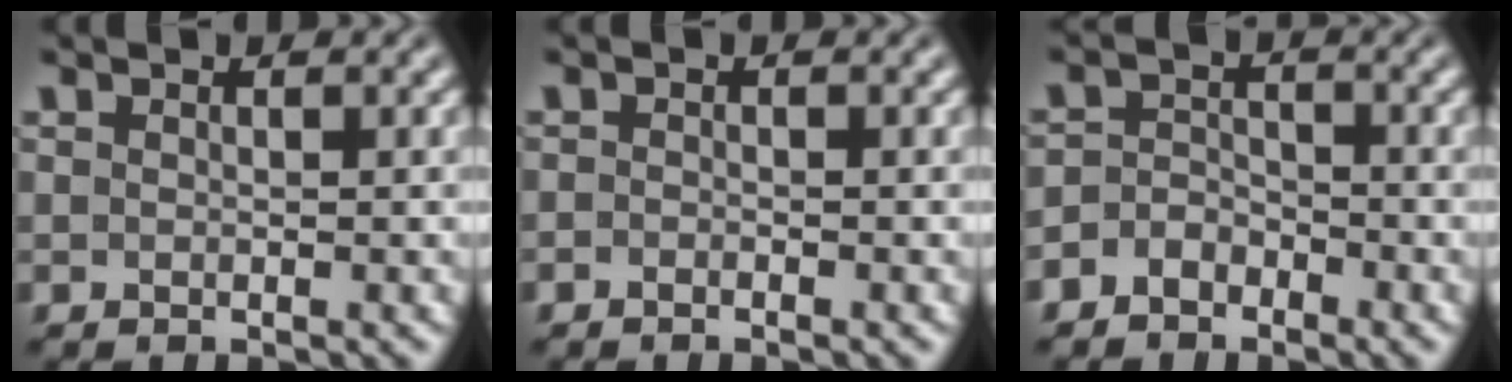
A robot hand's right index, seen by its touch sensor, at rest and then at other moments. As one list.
[{"total": 0.9, "force": [-0.9, -0.3, -0.2], "torque": [0.004, -0.006, -0.013]}, {"total": 4.0, "force": [-2.9, 2.6, 0.8], "torque": [-0.013, -0.014, -0.048]}]